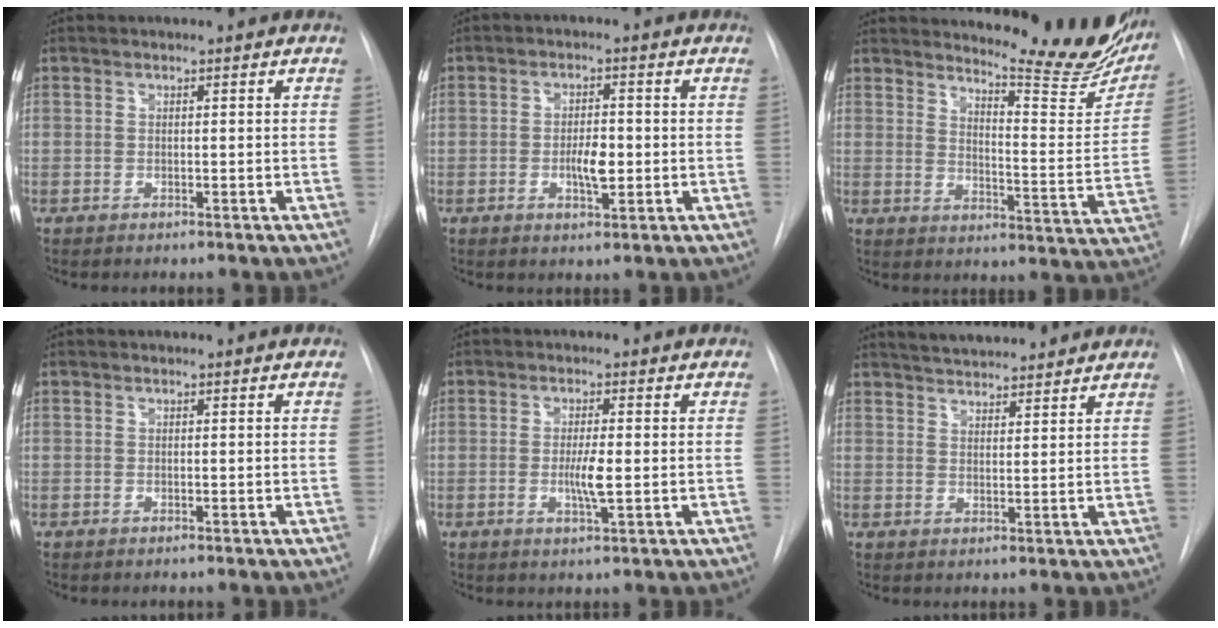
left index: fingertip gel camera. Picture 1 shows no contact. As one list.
[{"total": 4.1, "force": [-0.7, 1.5, 3.8], "torque": [-0.064, 0.000, -0.009]}, {"total": 18.4, "force": [16.9, 2.4, 7.0], "torque": [-0.087, -0.093, 0.197]}, {"total": 0.0}, {"total": 3.7, "force": [-0.3, 0.4, 3.6], "torque": [-0.068, -0.005, -0.006]}, {"total": 10.8, "force": [9.9, 2.0, 3.8], "torque": [-0.054, 0.020, 0.139]}]